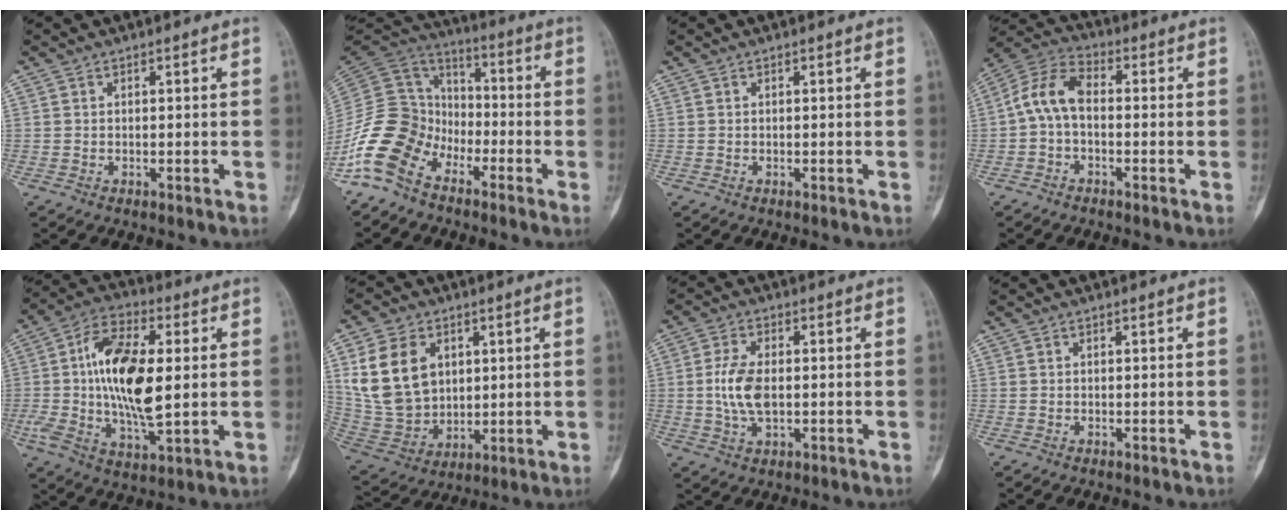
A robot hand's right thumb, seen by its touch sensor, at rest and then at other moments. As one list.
[{"total": 14.7, "force": [-8.7, 9.8, 6.6], "torque": [-0.124, 0.076, -0.179]}, {"total": 0.0}, {"total": 8.2, "force": [-0.7, 4.8, 6.6], "torque": [-0.127, 0.029, -0.028]}, {"total": 17.9, "force": [1.6, 7.9, 16.0], "torque": [-0.300, 0.001, 0.024]}, {"total": 15.8, "force": [4.9, 11.7, 9.4], "torque": [-0.157, -0.014, 0.112]}, {"total": 7.4, "force": [-0.1, 4.0, 6.3], "torque": [-0.131, 0.000, -0.002]}, {"total": 0.0}]